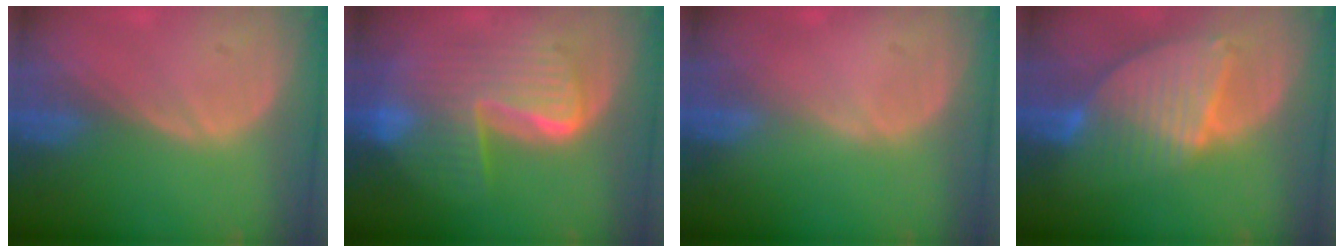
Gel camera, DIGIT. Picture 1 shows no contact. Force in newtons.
{"total": 10.2, "press": 10.2, "slide": 0.9}
{"total": 0.0}
{"total": 8.4, "press": 7.4, "slide": 4.1}